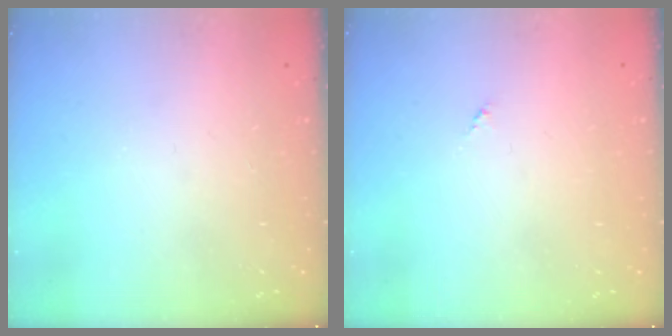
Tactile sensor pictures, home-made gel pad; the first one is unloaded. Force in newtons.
{"total": 0.0}